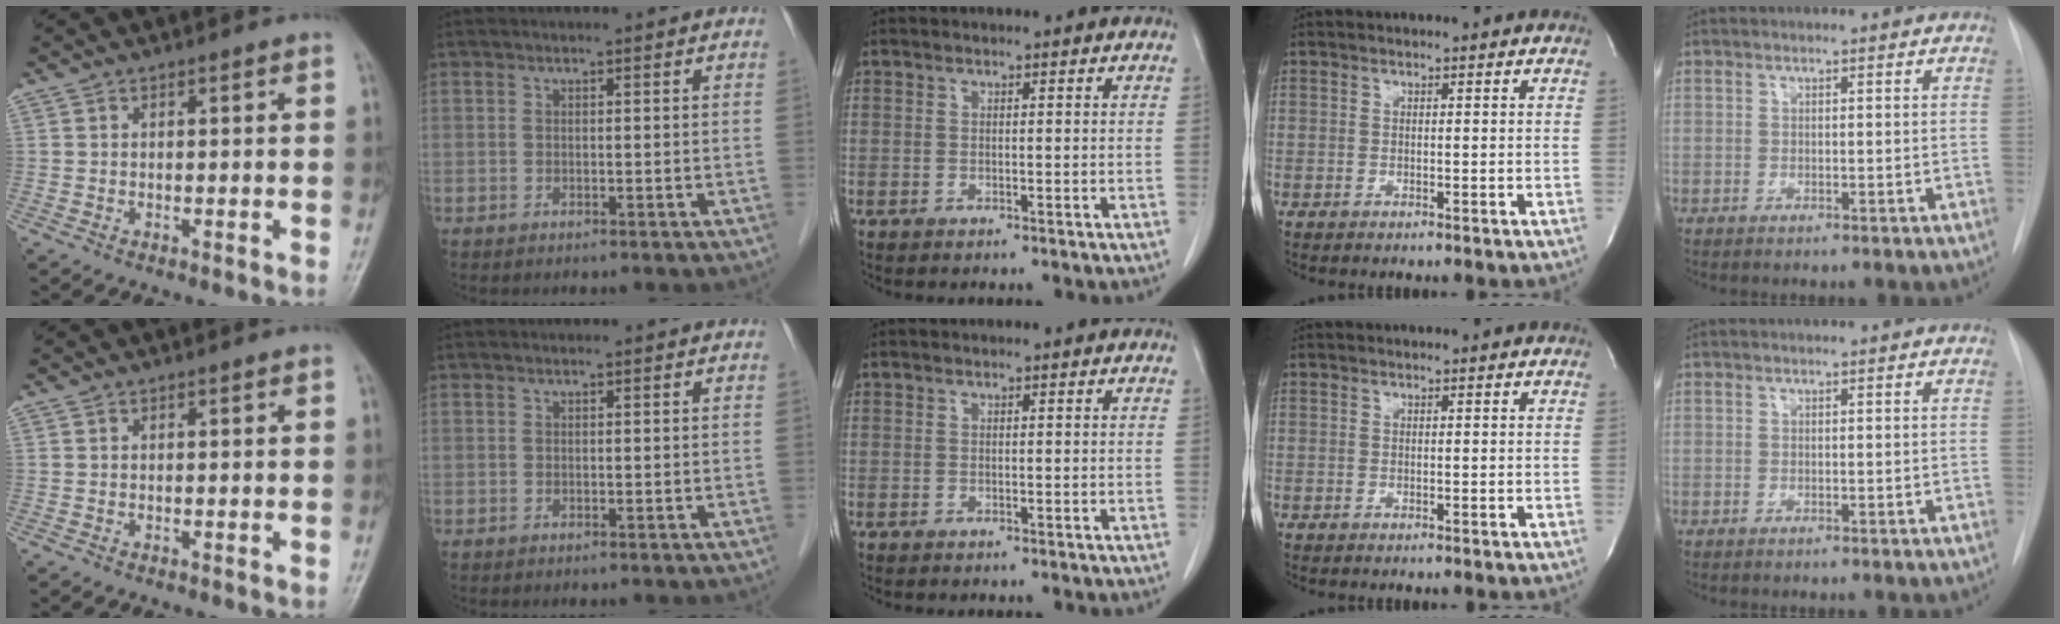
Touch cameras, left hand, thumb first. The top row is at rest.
{}